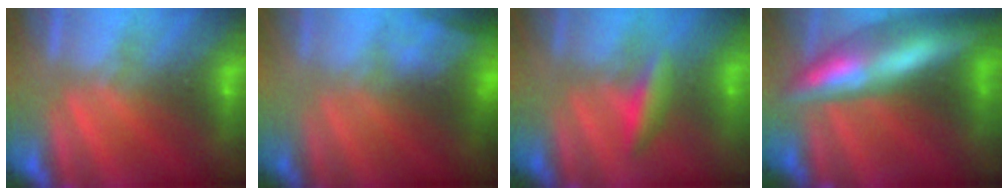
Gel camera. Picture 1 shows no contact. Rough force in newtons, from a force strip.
{"total": 8.5}
{"total": 2.4}
{"total": 13.7}